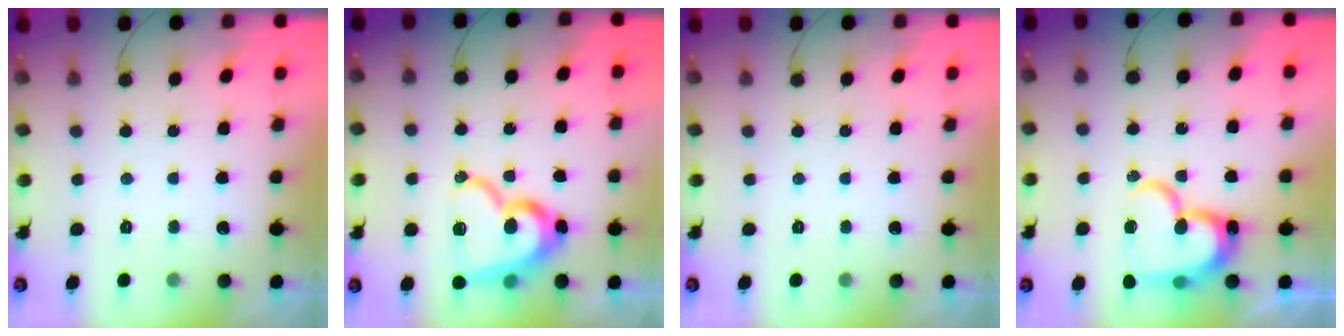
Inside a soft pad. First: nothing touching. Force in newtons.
{"total": 17.8, "press": 17.7, "slide": 1.7}
{"total": 0.0}
{"total": 18.9, "press": 18.8, "slide": 1.6}